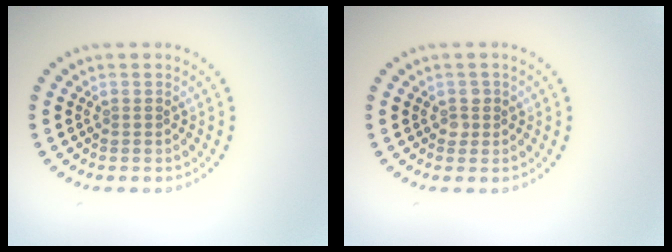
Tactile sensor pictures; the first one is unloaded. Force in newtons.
{"total": 1.0, "press": 1.0, "slide": 0.2}